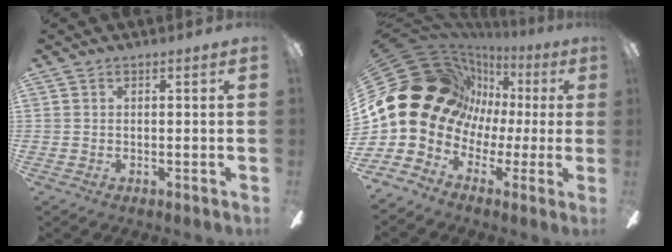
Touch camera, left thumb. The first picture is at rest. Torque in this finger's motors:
{"motor_torque": [0.36, 4.26, 1.02, 1.48, 0.10]}